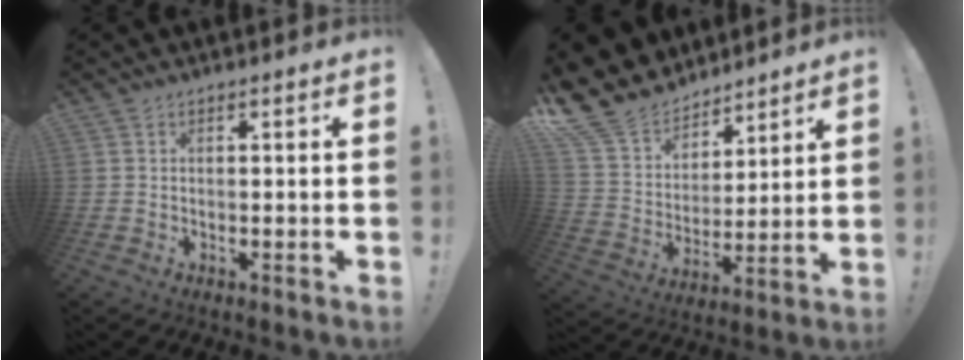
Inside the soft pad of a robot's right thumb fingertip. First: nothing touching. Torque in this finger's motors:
{"motor_torque": [0.07, 0.43, 0.81, 0.87, 0.23]}